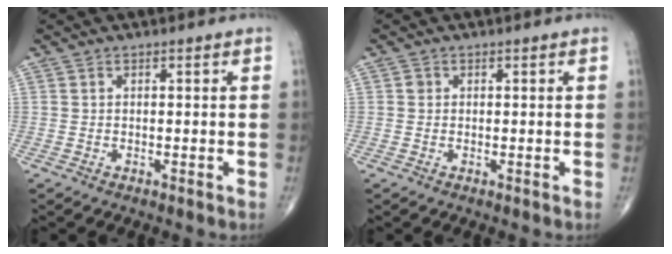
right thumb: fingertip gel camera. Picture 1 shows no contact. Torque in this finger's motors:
{"motor_torque": [-0.65, 0.48, 0.15, -0.17, -0.03]}